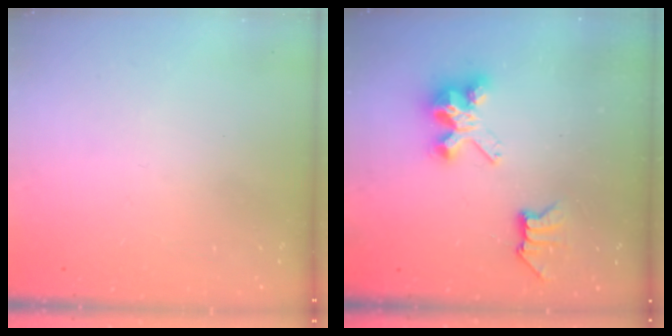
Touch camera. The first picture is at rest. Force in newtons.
{"total": 7.6, "press": 7.6, "slide": 0.1}